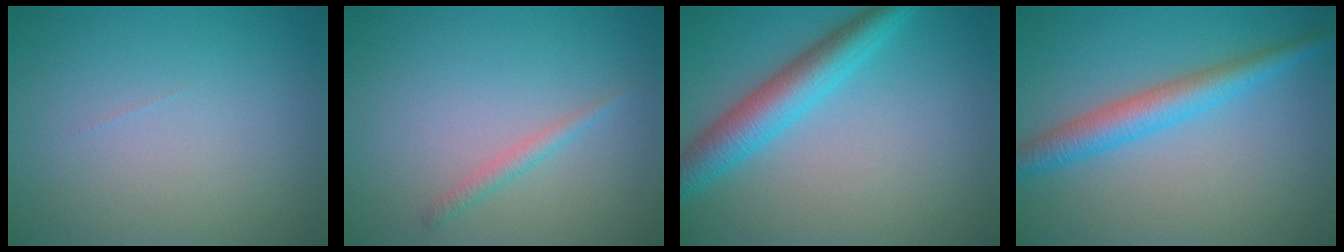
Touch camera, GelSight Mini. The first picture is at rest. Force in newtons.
{"total": 1.2, "press": 1.2, "slide": 0.0}
{"total": 5.1, "press": 5.1, "slide": 0.2}
{"total": 4.1, "press": 4.1, "slide": 0.1}